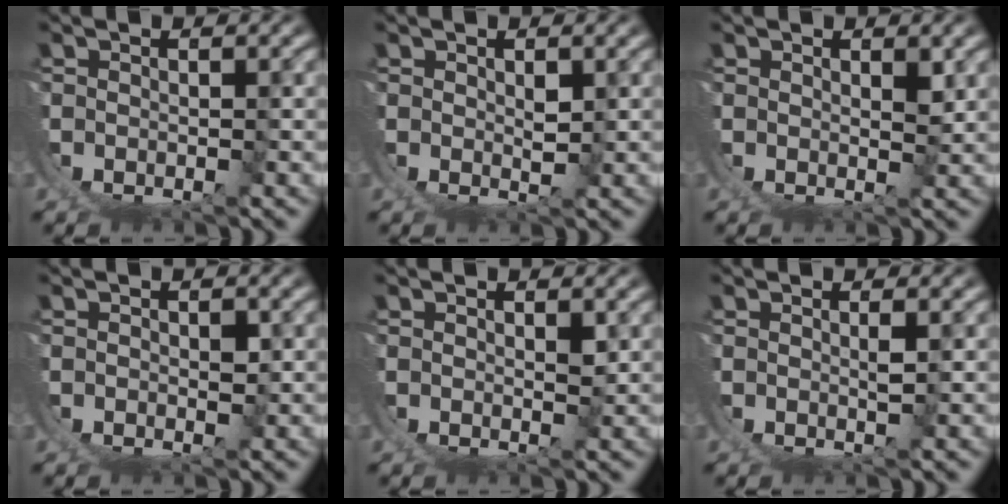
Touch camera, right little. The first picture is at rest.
{"total": 1.0, "force": [0.6, -0.1, 0.8], "torque": [-0.012, -0.009, 0.016]}
{"total": 1.1, "force": [0.8, -0.4, 0.7], "torque": [-0.004, -0.006, 0.016]}
{"total": 0.8, "force": [0.0, 0.5, 0.6], "torque": [-0.009, -0.004, 0.000]}
{"total": 0.8, "force": [0.6, -0.2, 0.5], "torque": [-0.003, -0.005, 0.011]}
{"total": 1.3, "force": [0.5, -1.1, 0.5], "torque": [-0.005, -0.003, 0.011]}